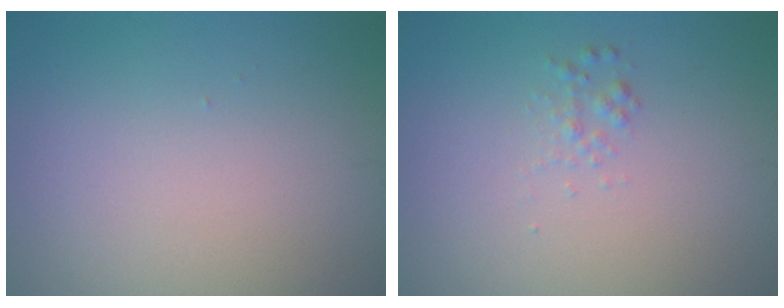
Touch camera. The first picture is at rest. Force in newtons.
{"total": 0.9, "press": 0.9, "slide": 0.1}